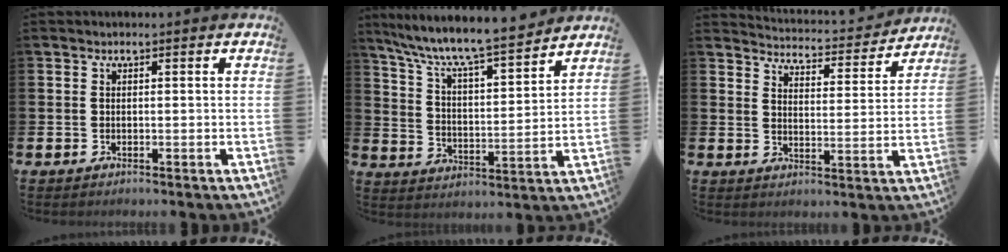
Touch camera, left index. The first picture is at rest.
{"total": 8.8, "force": [8.1, 0.7, 3.3], "torque": [-0.094, -0.063, 0.134]}
{"total": 4.3, "force": [4.2, 0.4, 0.4], "torque": [-0.024, -0.039, 0.067]}